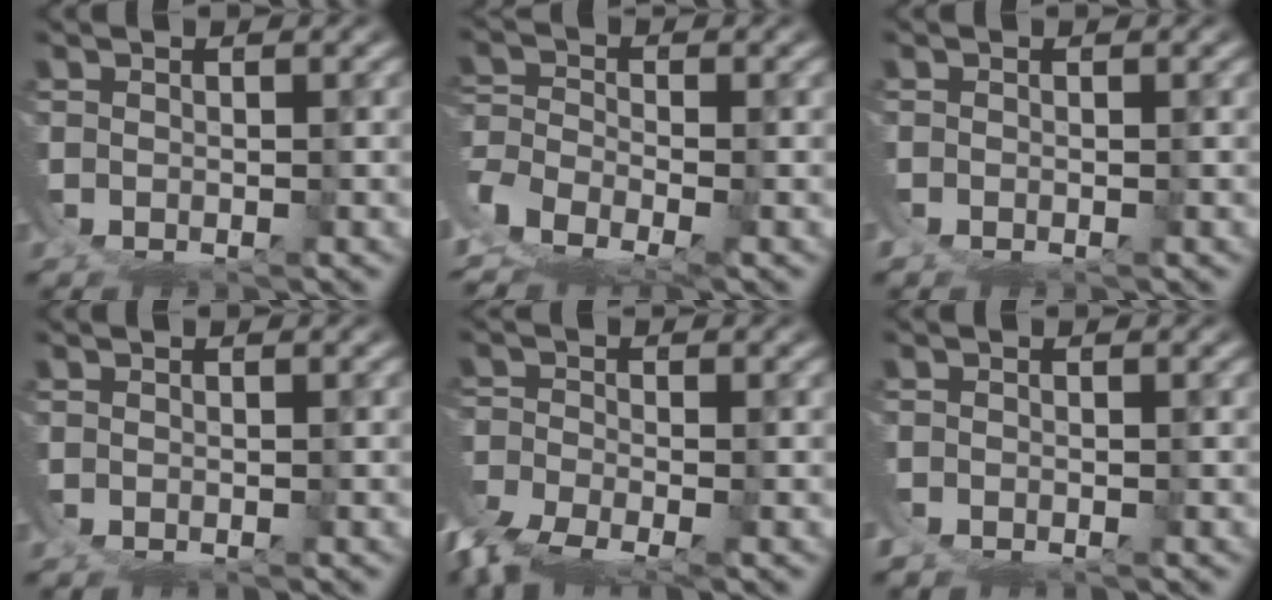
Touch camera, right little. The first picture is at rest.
{"total": 5.6, "force": [-3.8, 3.1, 2.7], "torque": [-0.067, -0.031, -0.063]}
{"total": 0.8, "force": [-0.6, 0.5, 0.1], "torque": [-0.011, -0.010, -0.009]}
{"total": 0.0}
{"total": 4.9, "force": [-3.6, 2.1, 2.5], "torque": [-0.065, -0.036, -0.056]}
{"total": 1.1, "force": [-1.0, 0.6, 0.0], "torque": [-0.011, -0.010, -0.017]}